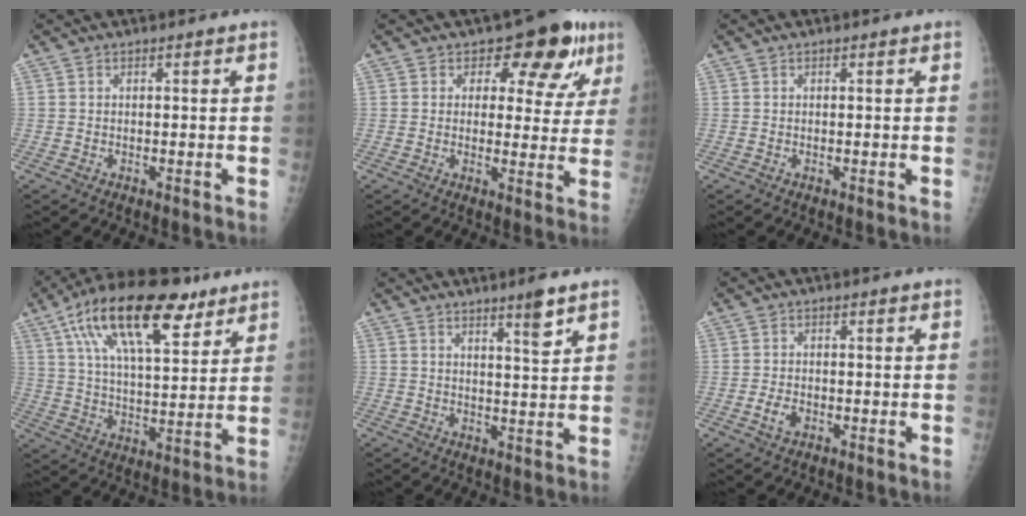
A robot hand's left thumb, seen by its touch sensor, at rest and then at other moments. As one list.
[{"total": 10.5, "force": [5.1, 6.5, 6.4], "torque": [-0.026, -0.015, 0.059]}, {"total": 0.0}, {"total": 21.5, "force": [11.5, 8.9, 15.9], "torque": [-0.251, -0.017, 0.193]}, {"total": 4.7, "force": [3.2, 0.2, 3.4], "torque": [-0.048, -0.026, 0.051]}, {"total": 2.7, "force": [-1.0, 1.8, 1.8], "torque": [-0.032, 0.004, -0.017]}]